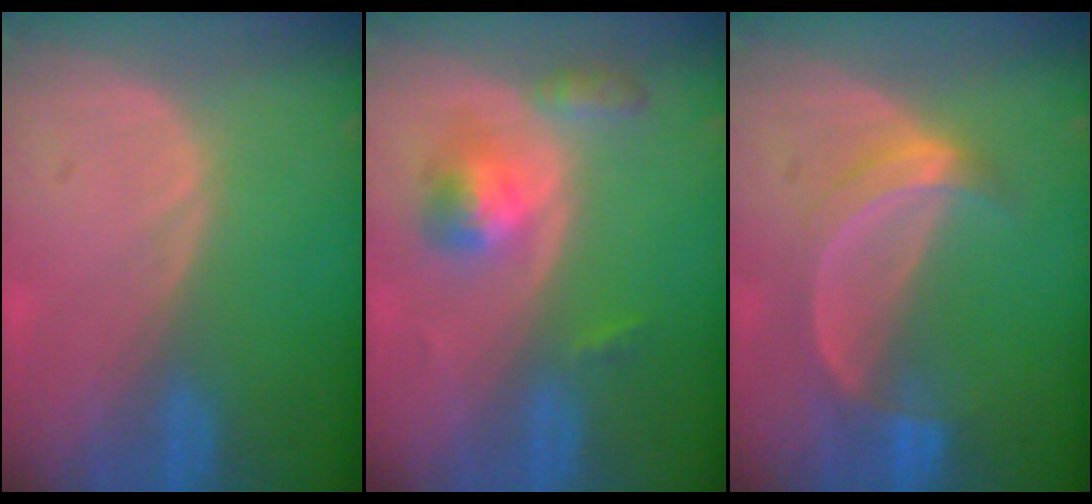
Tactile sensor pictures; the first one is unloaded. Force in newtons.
{"total": 5.1, "press": 4.8, "slide": 1.7}
{"total": 5.0, "press": 5.0, "slide": 0.6}